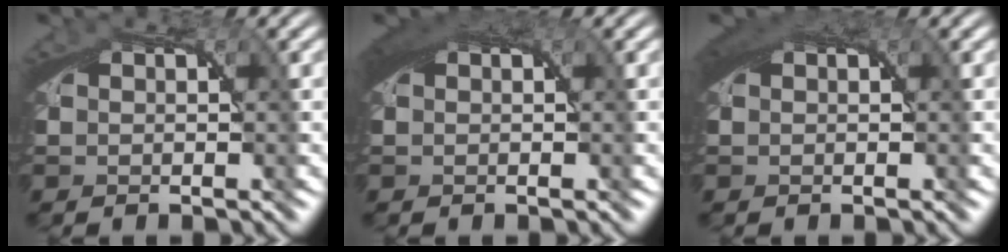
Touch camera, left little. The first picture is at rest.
{"total": 2.5, "force": [0.8, 1.3, 1.9], "torque": [-0.040, -0.002, 0.014]}
{"total": 2.2, "force": [0.8, 1.2, 1.6], "torque": [-0.034, -0.002, 0.013]}